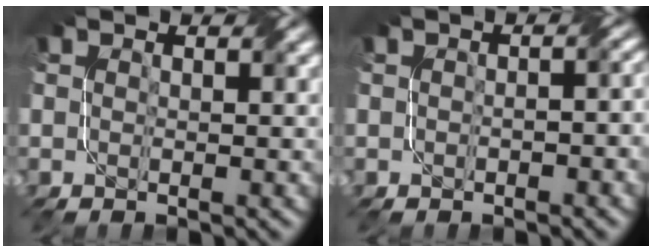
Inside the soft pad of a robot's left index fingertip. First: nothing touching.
{"total": 3.0, "force": [-0.1, 1.7, 2.5], "torque": [-0.016, 0.005, -0.002]}